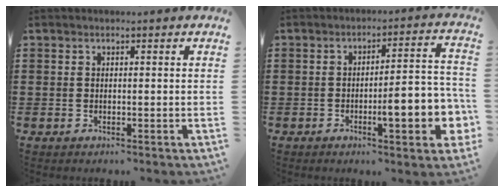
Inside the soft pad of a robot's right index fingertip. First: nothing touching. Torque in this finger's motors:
{"motor_torque": [2.14, 0.00, 0.31, 0.14]}